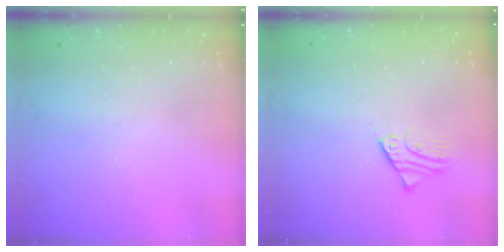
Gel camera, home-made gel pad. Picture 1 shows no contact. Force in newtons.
{"total": 2.3, "press": 2.3, "slide": 0.1}